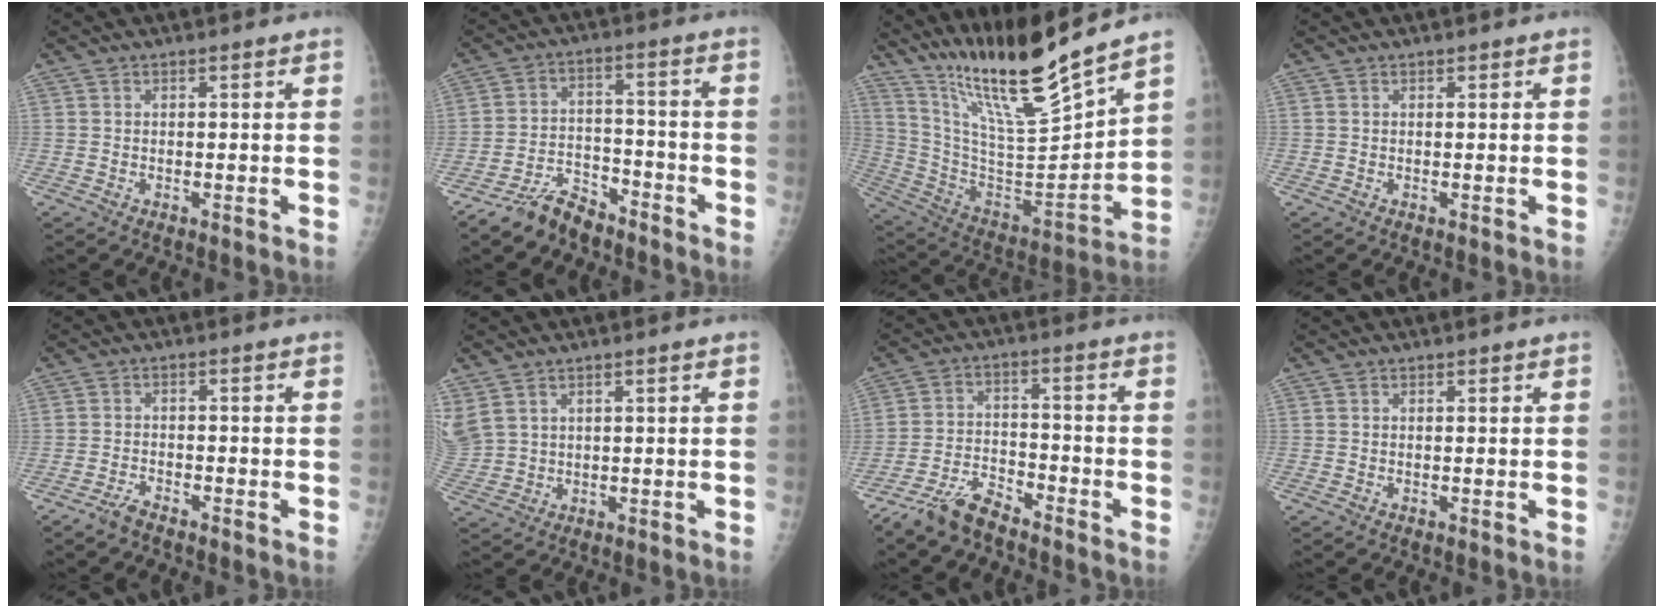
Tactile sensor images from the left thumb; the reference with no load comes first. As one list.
[{"total": 8.0, "force": [-6.9, 3.5, 2.3], "torque": [-0.027, 0.050, -0.128]}, {"total": 20.5, "force": [16.9, 1.0, 11.4], "torque": [-0.171, -0.098, 0.315]}, {"total": 0.0}, {"total": 2.6, "force": [-2.2, 0.6, 1.1], "torque": [-0.027, 0.008, -0.043]}, {"total": 6.8, "force": [3.6, 4.3, 3.8], "torque": [-0.109, -0.007, 0.086]}, {"total": 7.6, "force": [-6.6, 2.3, 2.9], "torque": [-0.059, 0.034, -0.130]}, {"total": 0.0}]